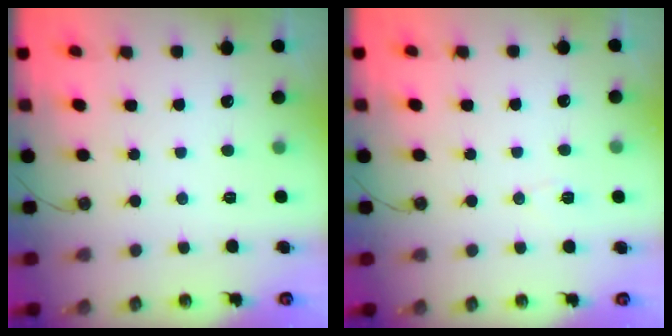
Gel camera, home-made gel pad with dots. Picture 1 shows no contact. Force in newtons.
{"total": 5.3, "press": 5.0, "slide": 1.7}